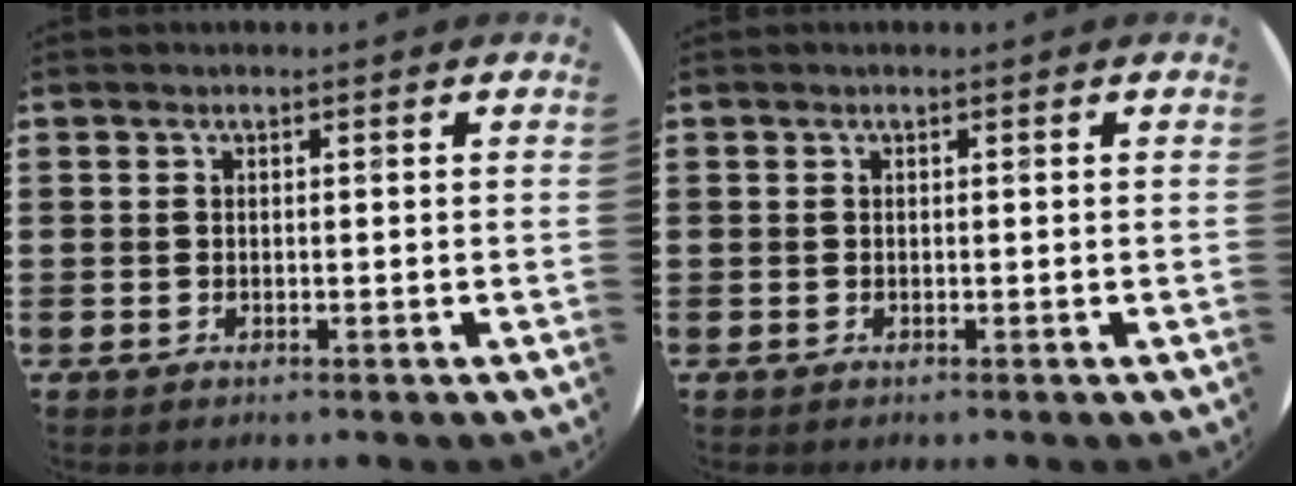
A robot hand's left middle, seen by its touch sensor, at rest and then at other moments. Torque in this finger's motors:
{"motor_torque": [0.00, 0.00, 0.00, 0.00]}